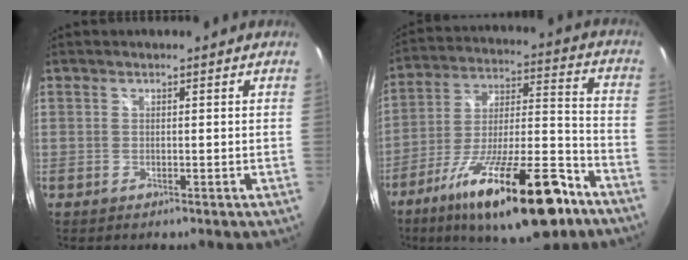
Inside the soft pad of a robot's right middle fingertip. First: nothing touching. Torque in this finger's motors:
{"motor_torque": [2.14, 0.00, 0.81, 0.21]}